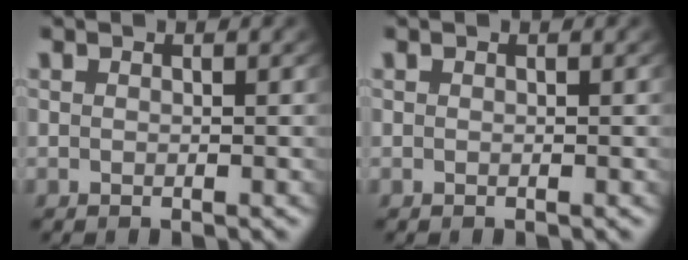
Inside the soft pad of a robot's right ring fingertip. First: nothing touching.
{"total": 0.0}